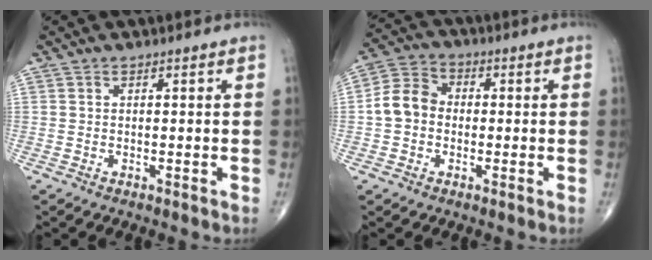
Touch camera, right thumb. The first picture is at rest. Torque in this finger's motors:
{"motor_torque": [-0.25, 0.28, 0.27, -0.12, 0.11]}